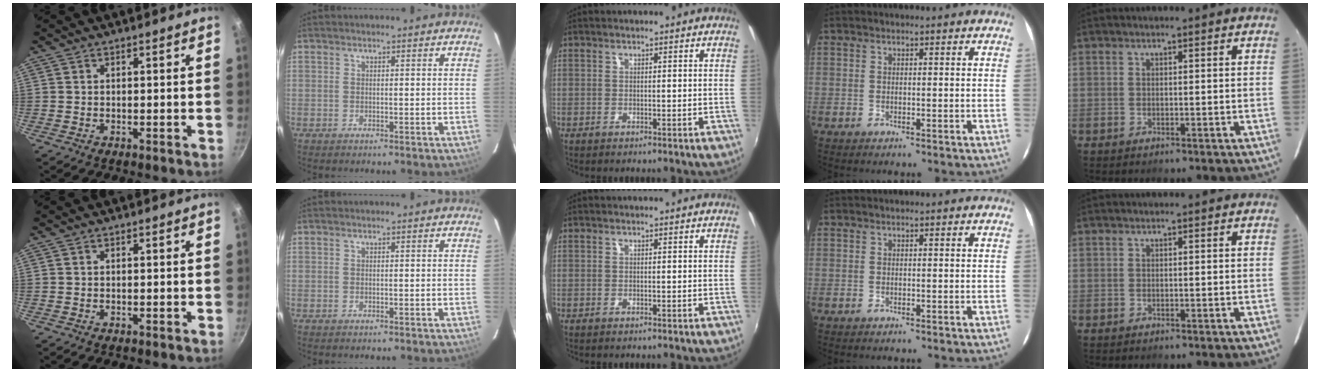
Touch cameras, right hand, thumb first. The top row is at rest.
{}